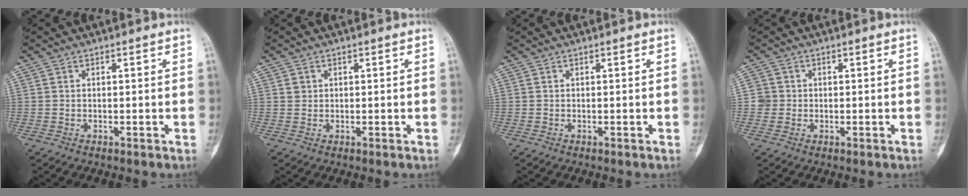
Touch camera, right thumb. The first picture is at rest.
{"total": 1.1, "force": [0.4, 1.0, 0.2], "torque": [0.005, 0.000, 0.005]}
{"total": 0.0}
{"total": 2.3, "force": [-0.1, 2.3, 0.0], "torque": [0.017, 0.008, -0.003]}